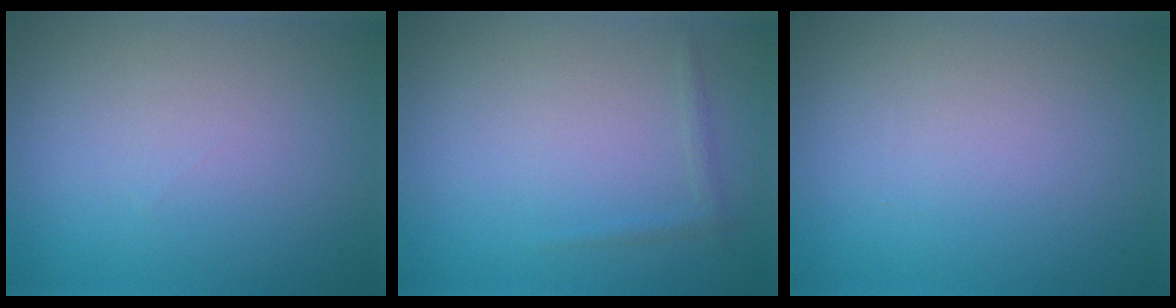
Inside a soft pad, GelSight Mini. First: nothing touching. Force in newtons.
{"total": 0.7, "press": 0.7, "slide": 0.0}
{"total": 0.0}